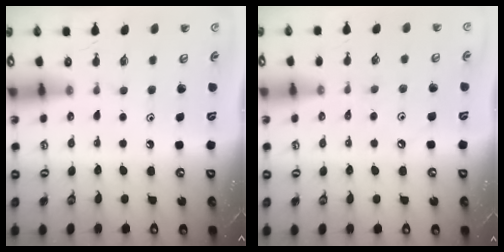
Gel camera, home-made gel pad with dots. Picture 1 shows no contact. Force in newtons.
{"total": 2.6, "press": 2.6, "slide": 0.4}